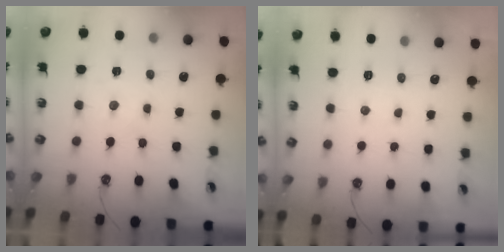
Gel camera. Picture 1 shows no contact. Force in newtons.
{"total": 3.5, "press": 3.4, "slide": 0.9}